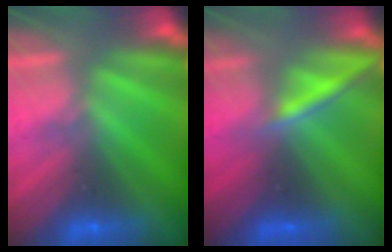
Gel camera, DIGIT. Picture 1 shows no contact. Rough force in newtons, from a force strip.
{"total": 2.2}